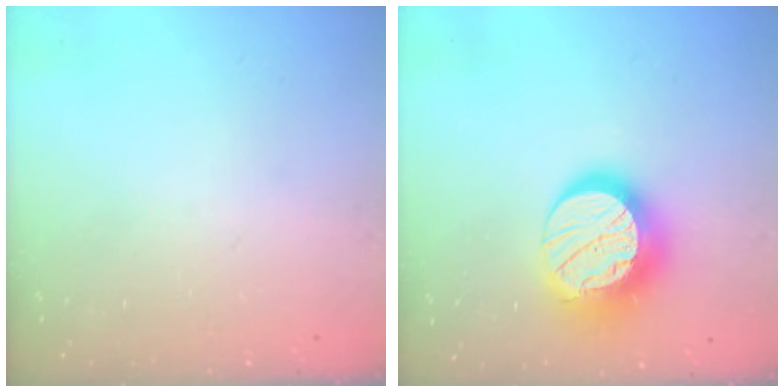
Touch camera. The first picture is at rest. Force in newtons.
{"total": 17.9, "press": 17.8, "slide": 1.4}